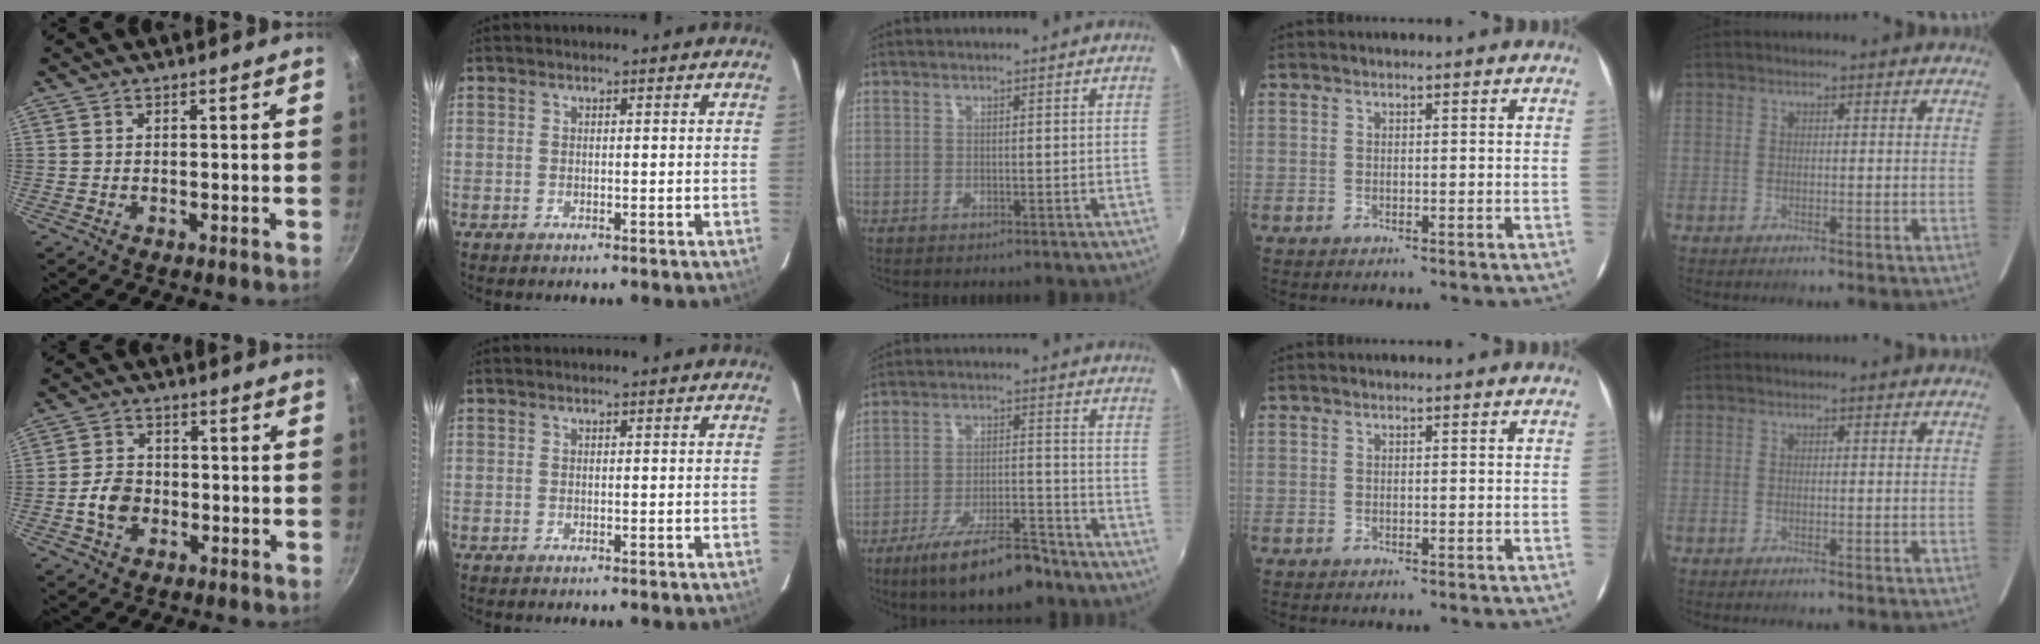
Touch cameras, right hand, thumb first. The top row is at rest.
{"thumb": {"total": 6.5, "force": [-1.8, 4.9, 3.8], "torque": [-0.055, 0.022, -0.039]}, "middle": {"total": 13.0, "force": [-9.9, 3.3, 7.9], "torque": [-0.154, -0.011, -0.159]}}